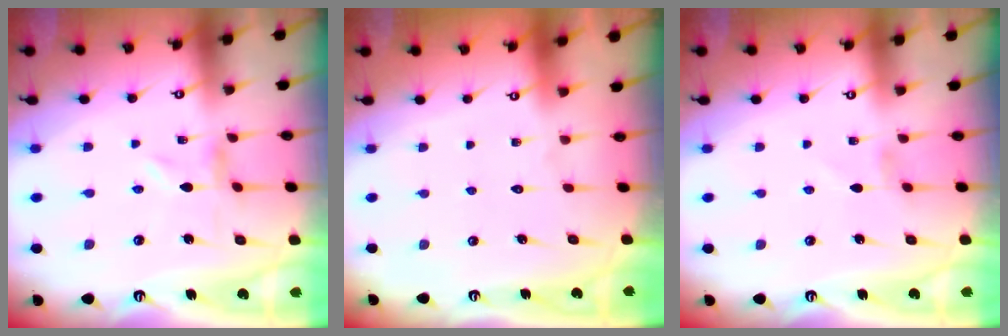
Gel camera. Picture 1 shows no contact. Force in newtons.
{"total": 1.6, "press": 1.6, "slide": 0.1}
{"total": 0.8, "press": 0.7, "slide": 0.2}